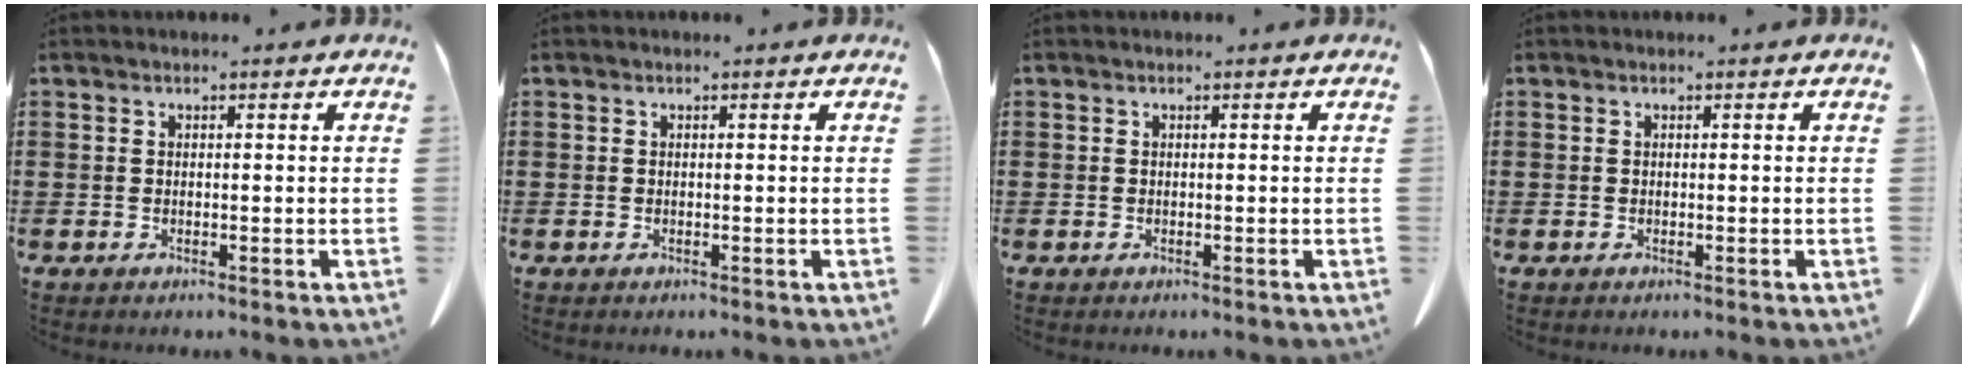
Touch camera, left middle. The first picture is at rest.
{"total": 0.0}
{"total": 0.0}
{"total": 0.0}